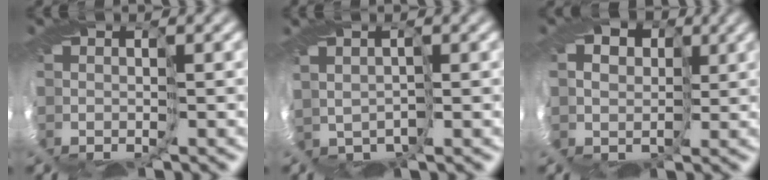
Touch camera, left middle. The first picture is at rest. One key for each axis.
{"total": 1.0, "fx": 0.6, "fy": 0.7, "fz": -0.3, "tx": -0.001, "ty": 0.004, "tz": 0.018}
{"total": 8.7, "fx": 3.5, "fy": 7.0, "fz": 3.8, "tx": -0.071, "ty": 0.031, "tz": 0.039}